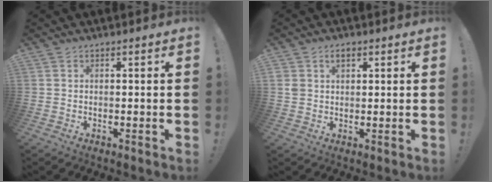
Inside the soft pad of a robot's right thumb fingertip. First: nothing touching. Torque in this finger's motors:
{"motor_torque": [-0.20, 0.19, 0.24, 0.11, 0.00]}